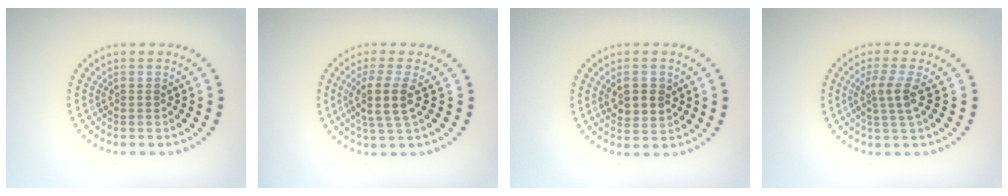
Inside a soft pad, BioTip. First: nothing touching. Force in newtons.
{"total": 3.5, "press": 2.8, "slide": 2.0}
{"total": 3.0, "press": 2.9, "slide": 0.6}
{"total": 2.6, "press": 1.9, "slide": 1.7}